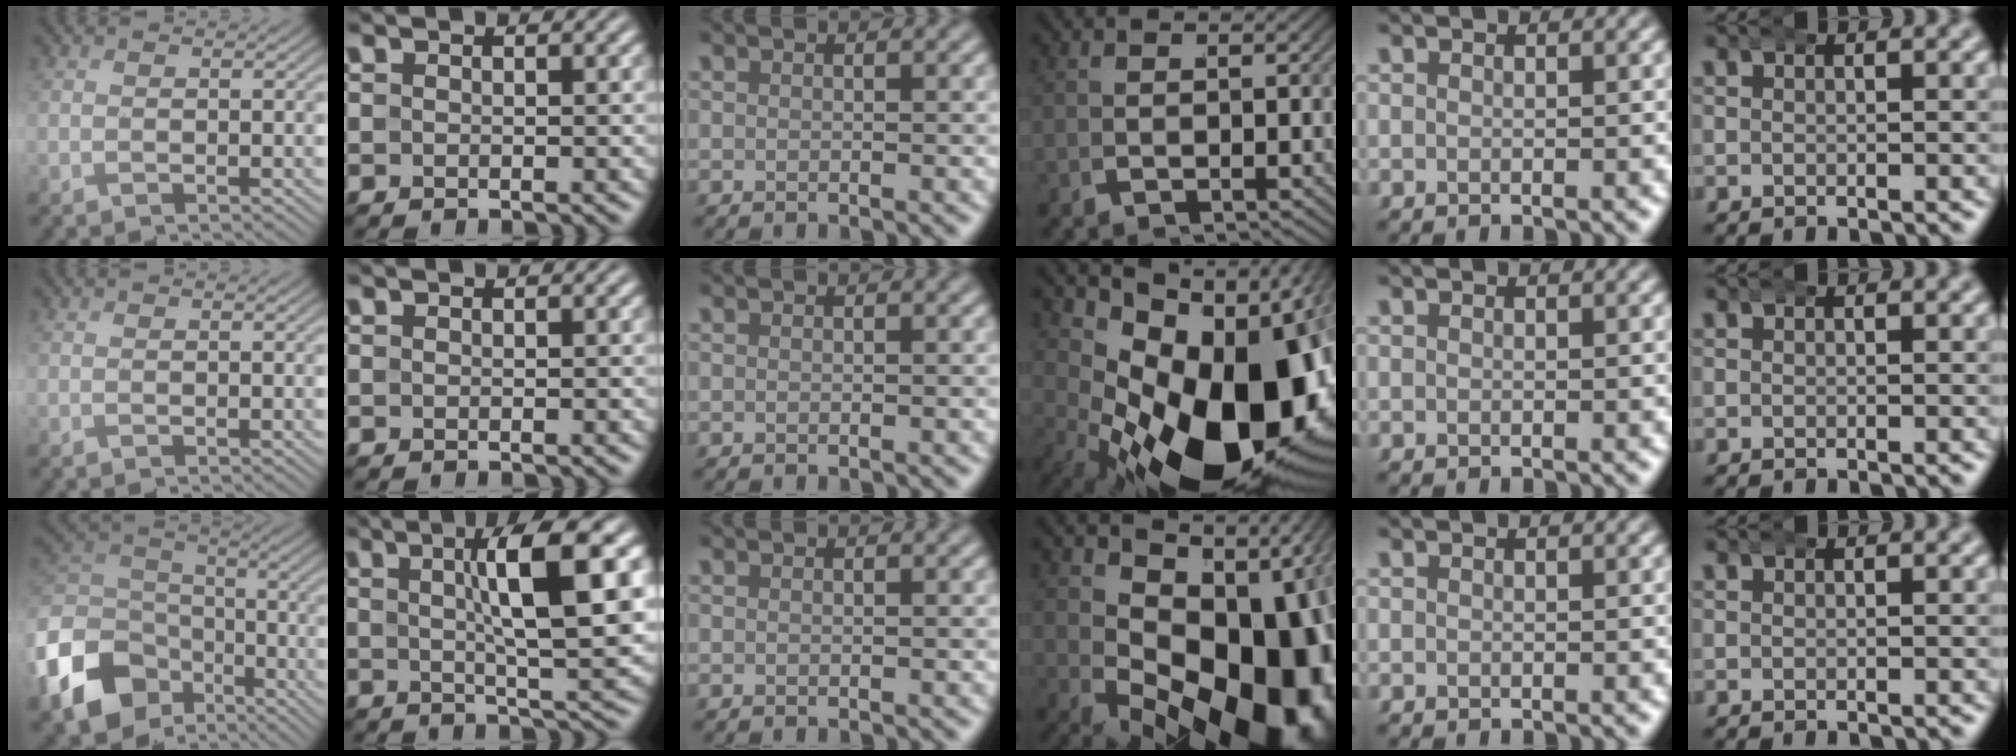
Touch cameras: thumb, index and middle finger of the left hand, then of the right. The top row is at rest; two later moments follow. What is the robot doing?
{"motion": "wrap", "object": "bandana"}